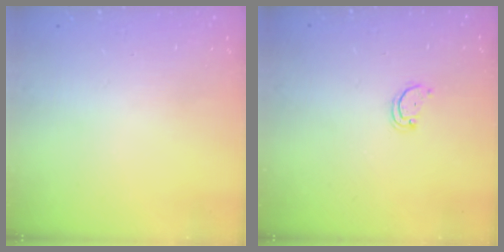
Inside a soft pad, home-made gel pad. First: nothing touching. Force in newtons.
{"total": 2.2, "press": 2.1, "slide": 0.4}